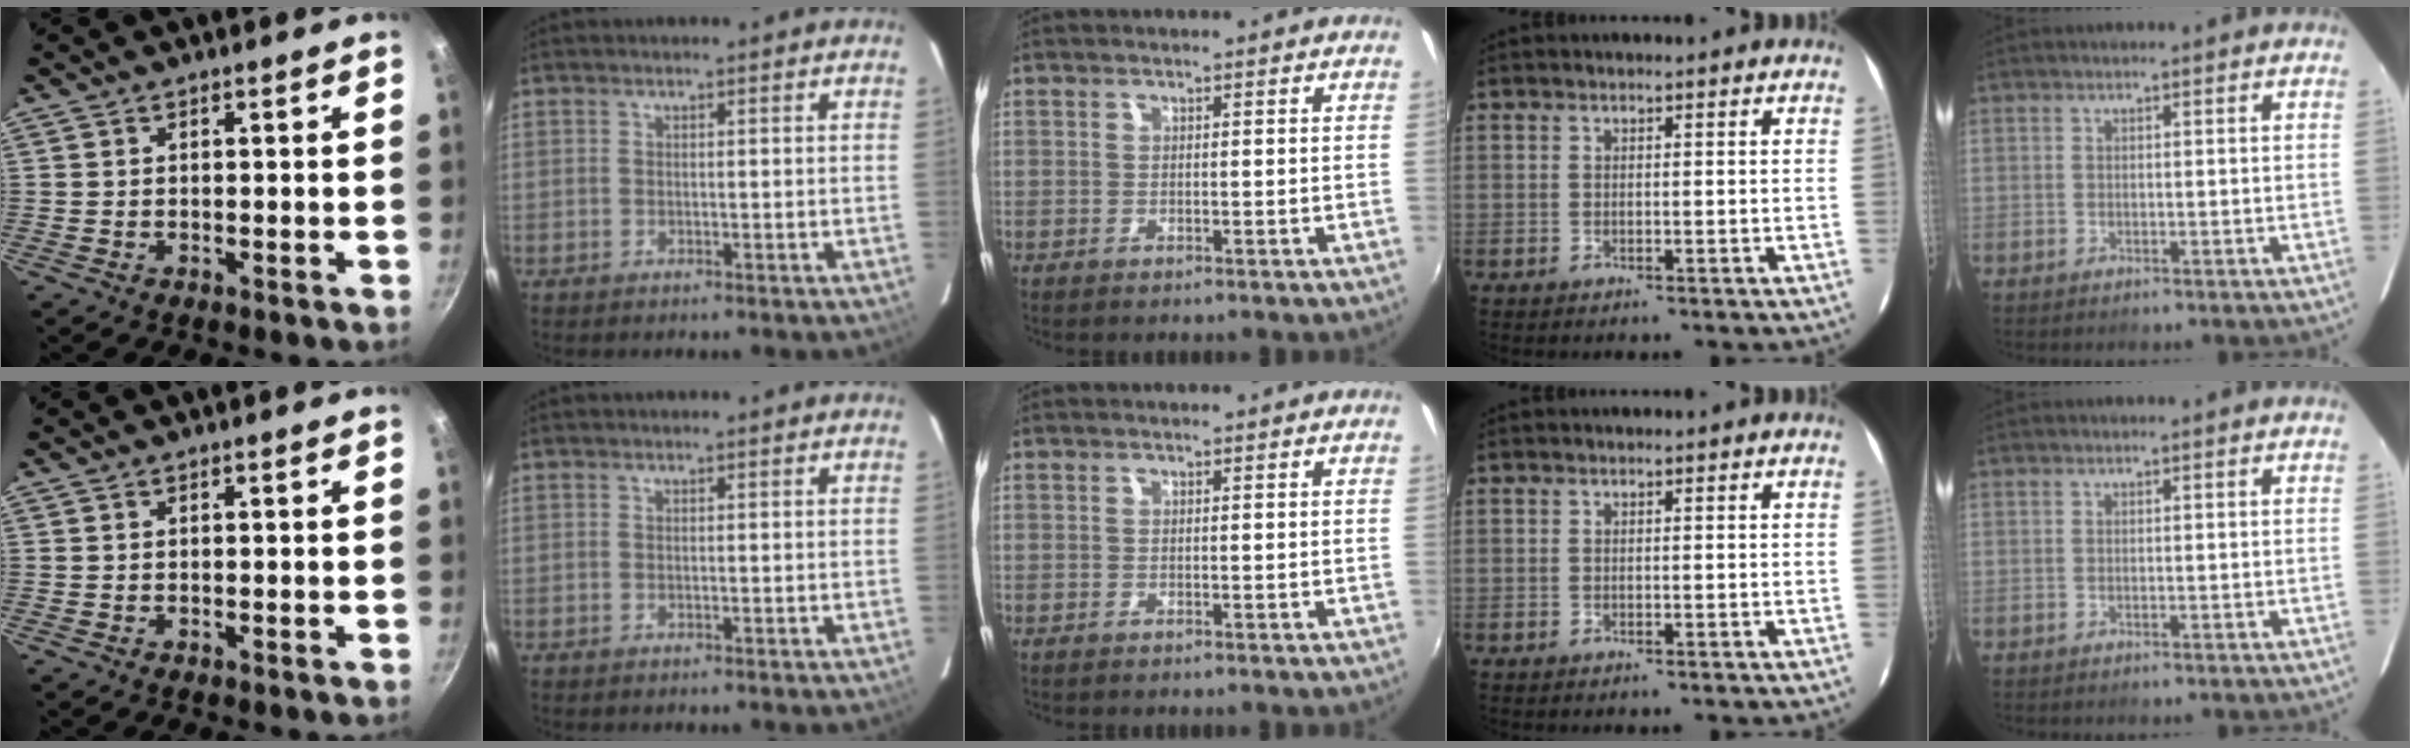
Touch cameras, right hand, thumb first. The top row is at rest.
{}